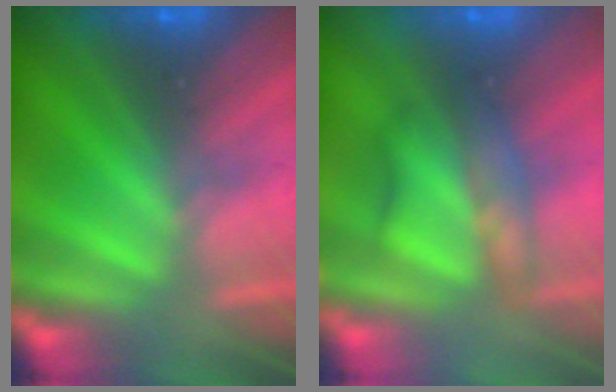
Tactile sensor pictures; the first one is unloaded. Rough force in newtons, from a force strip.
{"total": 2.3}